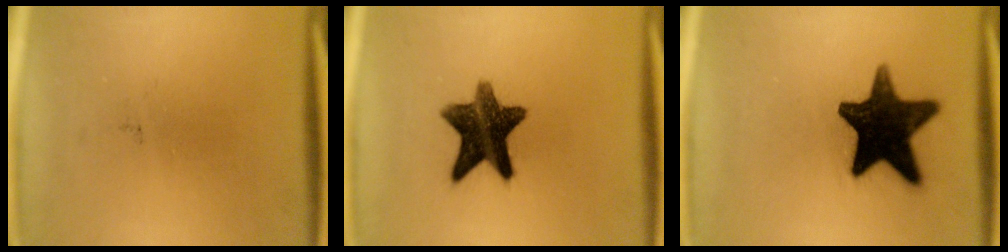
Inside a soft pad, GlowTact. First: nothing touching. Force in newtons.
{"total": 12.0}
{"total": 16.9}